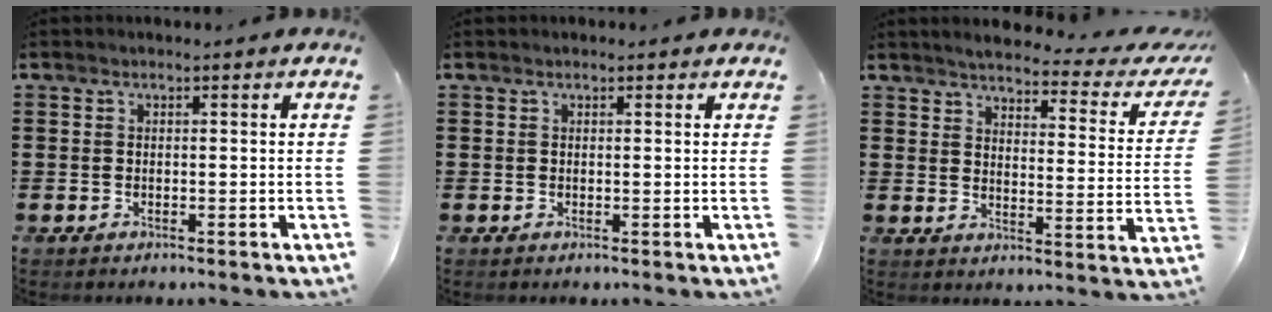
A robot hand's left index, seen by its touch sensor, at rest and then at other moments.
{"total": 0.5, "force": [0.3, 0.5, 0.1], "torque": [-0.003, 0.003, 0.005]}
{"total": 3.3, "force": [2.9, 0.0, 1.6], "torque": [-0.042, -0.026, 0.040]}